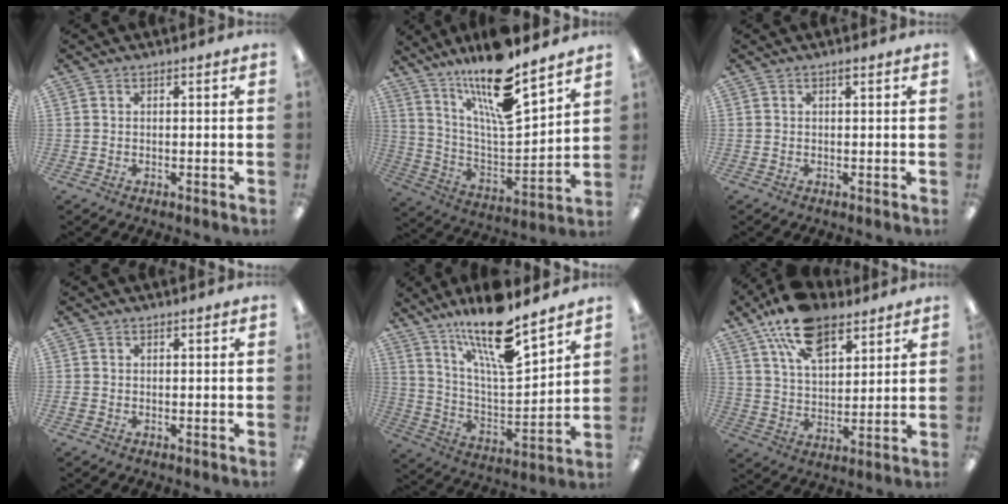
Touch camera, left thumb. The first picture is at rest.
{"total": 17.4, "force": [13.8, 3.1, 10.2], "torque": [-0.195, -0.093, 0.234]}
{"total": 0.8, "force": [0.5, 0.1, 0.6], "torque": [-0.014, 0.002, 0.008]}
{"total": 0.7, "force": [-0.1, 0.6, 0.3], "torque": [-0.004, 0.004, -0.003]}
{"total": 17.9, "force": [13.7, 3.9, 10.8], "torque": [-0.196, -0.085, 0.228]}
{"total": 16.0, "force": [10.1, 8.4, 9.2], "torque": [-0.159, -0.038, 0.183]}